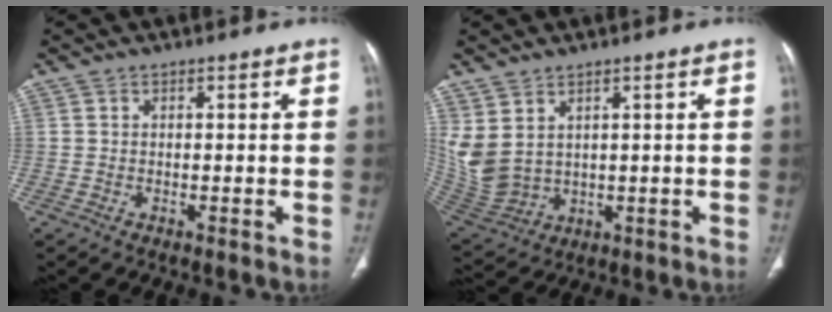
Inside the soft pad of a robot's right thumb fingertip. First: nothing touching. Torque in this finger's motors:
{"motor_torque": [-0.73, 1.37, 1.04, 0.86, 0.30]}